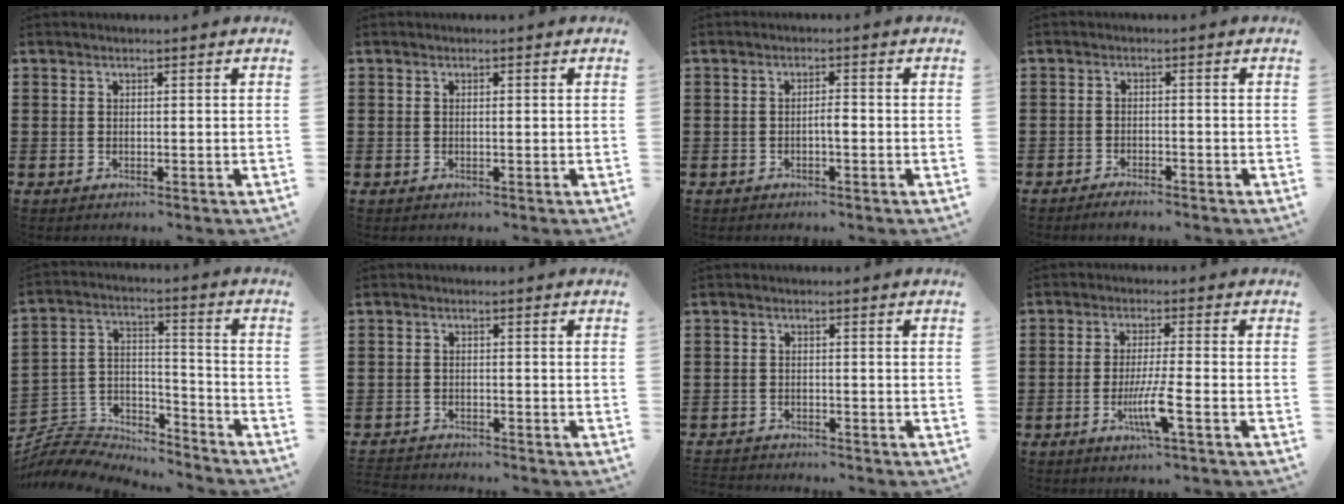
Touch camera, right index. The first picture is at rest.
{"total": 0.6, "force": [0.0, 0.1, 0.6], "torque": [-0.012, -0.002, 0.001]}
{"total": 1.8, "force": [-0.6, 0.4, 1.6], "torque": [-0.032, 0.003, -0.011]}
{"total": 1.7, "force": [-1.6, 0.2, 0.3], "torque": [-0.009, 0.002, -0.032]}
{"total": 7.7, "force": [-7.3, 2.1, 1.3], "torque": [-0.038, 0.008, -0.148]}
{"total": 1.7, "force": [-1.7, 0.1, -0.2], "torque": [-0.003, 0.001, -0.037]}
{"total": 1.6, "force": [-1.6, 0.1, -0.1], "torque": [-0.003, 0.002, -0.035]}
{"total": 6.2, "force": [-2.4, 0.1, 5.7], "torque": [-0.115, -0.019, -0.047]}